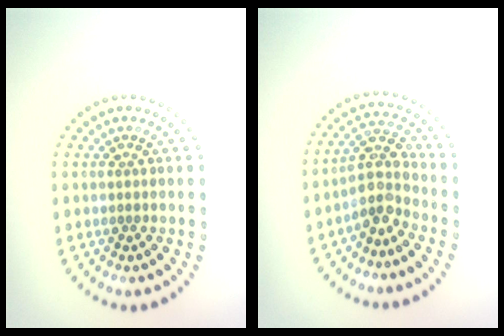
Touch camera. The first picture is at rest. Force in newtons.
{"total": 3.6, "press": 2.8, "slide": 2.3}